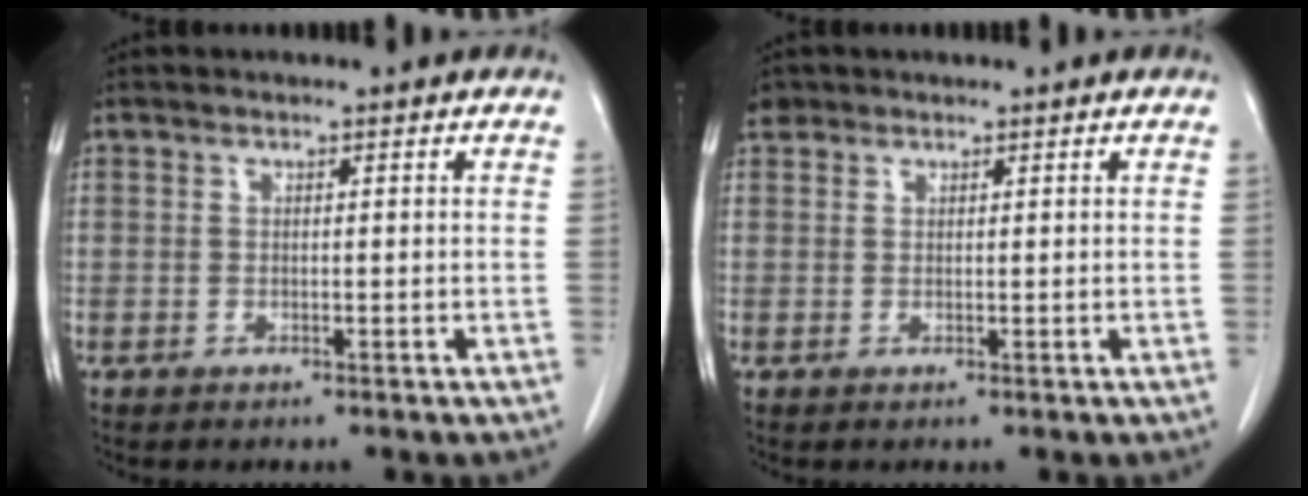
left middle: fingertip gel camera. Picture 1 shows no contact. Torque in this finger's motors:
{"motor_torque": [-0.26, -0.26, 0.11, 0.04]}